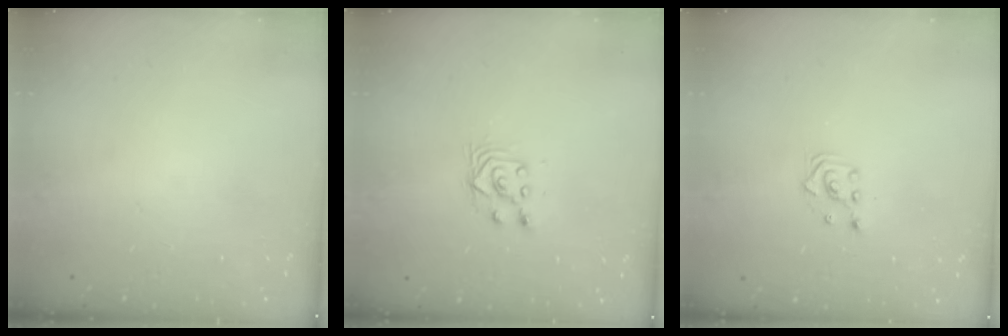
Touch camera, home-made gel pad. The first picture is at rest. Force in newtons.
{"total": 4.1, "press": 3.9, "slide": 1.3}
{"total": 2.5, "press": 2.5, "slide": 0.3}